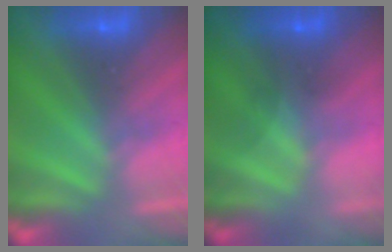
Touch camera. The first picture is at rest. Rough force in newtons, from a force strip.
{"total": 1.6}